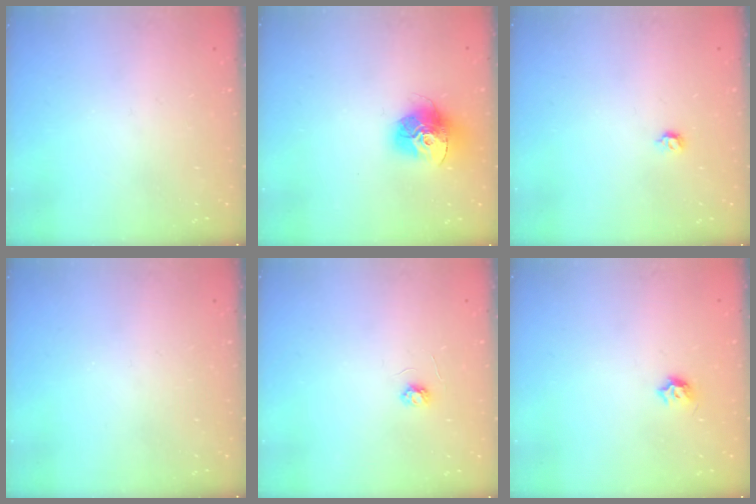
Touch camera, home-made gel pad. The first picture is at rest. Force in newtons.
{"total": 15.2, "press": 15.2, "slide": 1.5}
{"total": 4.6, "press": 4.5, "slide": 0.9}
{"total": 0.0}
{"total": 3.1, "press": 3.1, "slide": 0.4}
{"total": 4.1, "press": 4.0, "slide": 0.7}